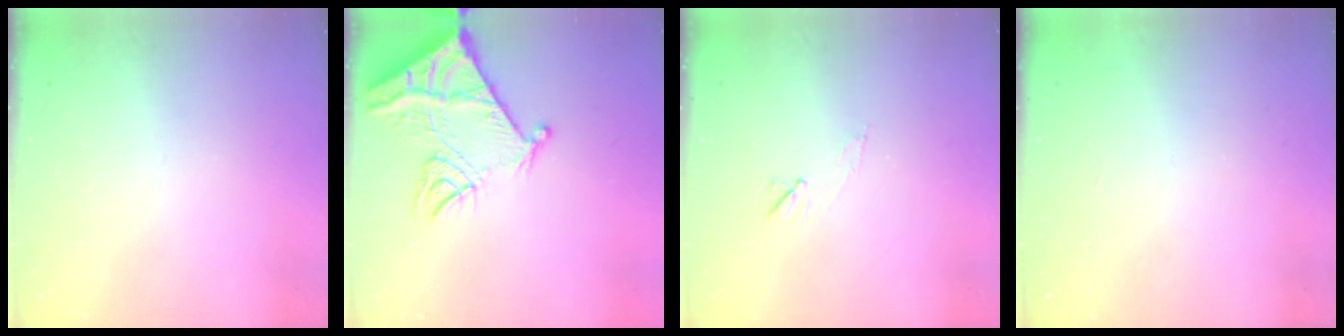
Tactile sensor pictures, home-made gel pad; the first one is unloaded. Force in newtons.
{"total": 12.8, "press": 12.7, "slide": 1.2}
{"total": 5.2, "press": 4.7, "slide": 2.1}
{"total": 2.9, "press": 2.9, "slide": 0.1}